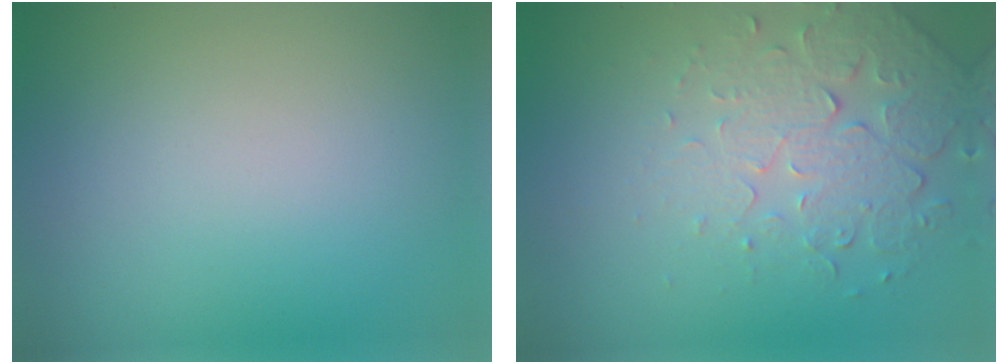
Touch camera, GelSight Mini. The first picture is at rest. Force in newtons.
{"total": 5.0, "press": 3.5, "slide": 3.6}